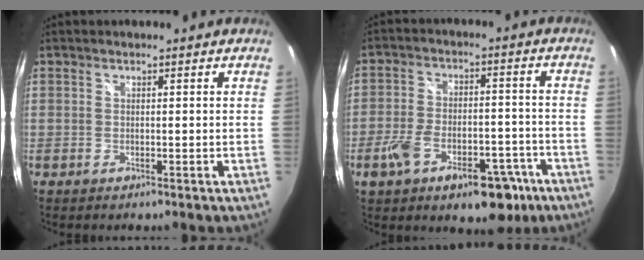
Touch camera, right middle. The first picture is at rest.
{"total": 15.3, "force": [-8.6, 7.6, 10.1], "torque": [-0.191, -0.004, -0.125]}